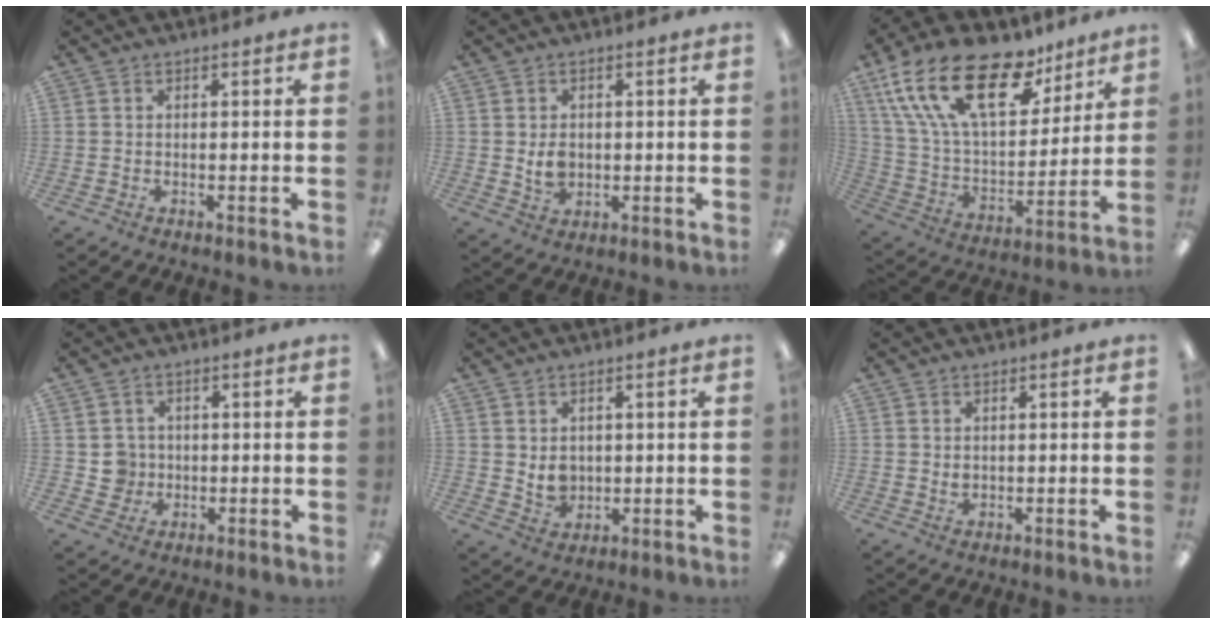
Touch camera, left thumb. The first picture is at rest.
{"total": 4.4, "force": [0.3, 3.6, 2.5], "torque": [-0.034, 0.000, 0.005]}
{"total": 25.8, "force": [14.4, 13.0, 17.0], "torque": [-0.325, -0.073, 0.258]}
{"total": 4.5, "force": [0.2, 4.5, 0.4], "torque": [-0.004, 0.004, 0.004]}
{"total": 4.6, "force": [1.6, 4.0, 1.6], "torque": [-0.023, -0.006, 0.031]}
{"total": 1.2, "force": [0.5, 1.0, 0.4], "torque": [-0.002, -0.001, 0.007]}